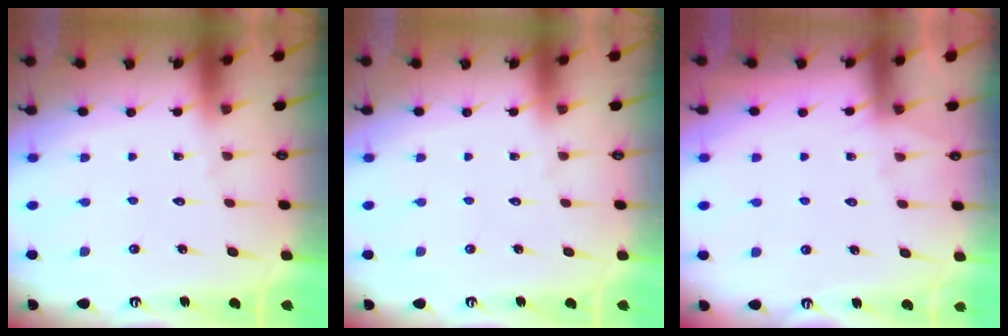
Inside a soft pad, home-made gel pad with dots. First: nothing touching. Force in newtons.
{"total": 0.0}
{"total": 3.0, "press": 3.0, "slide": 0.4}